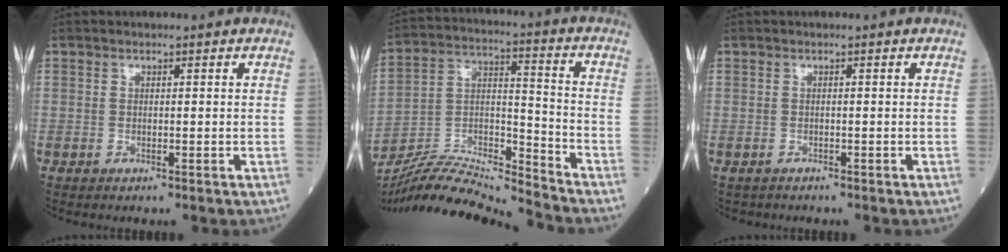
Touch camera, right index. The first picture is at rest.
{"total": 15.9, "force": [-15.3, -0.8, 4.2], "torque": [-0.074, 0.025, -0.281]}
{"total": 0.9, "force": [-0.7, 0.5, -0.1], "torque": [-0.009, 0.000, -0.013]}